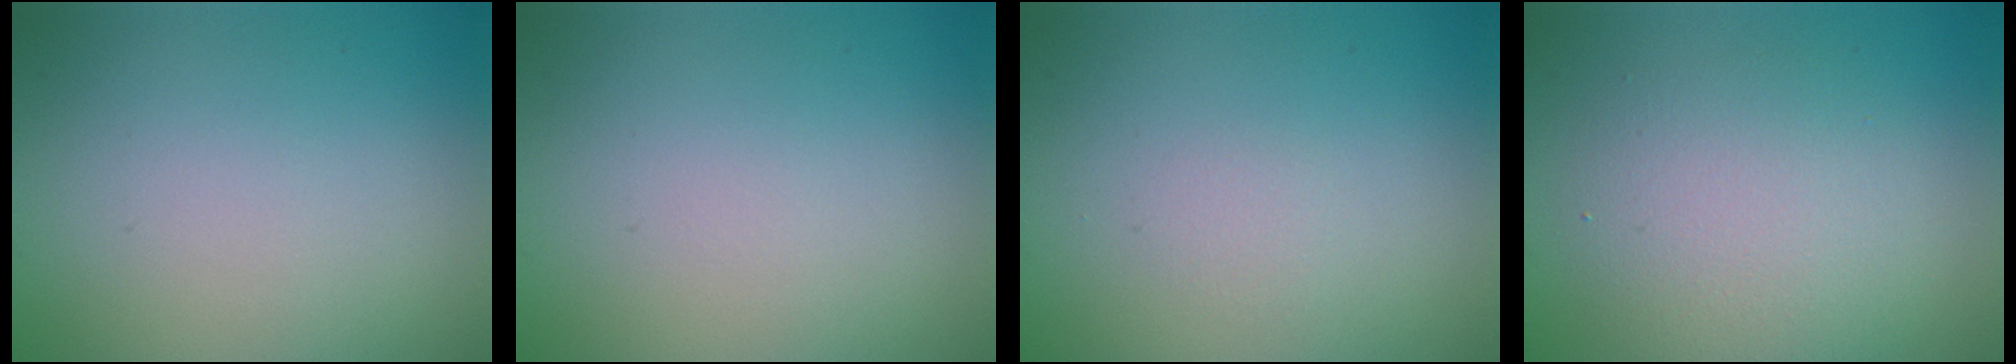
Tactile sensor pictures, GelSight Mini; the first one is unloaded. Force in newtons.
{"total": 0.0}
{"total": 0.5, "press": 0.5, "slide": 0.0}
{"total": 4.6, "press": 4.6, "slide": 0.2}